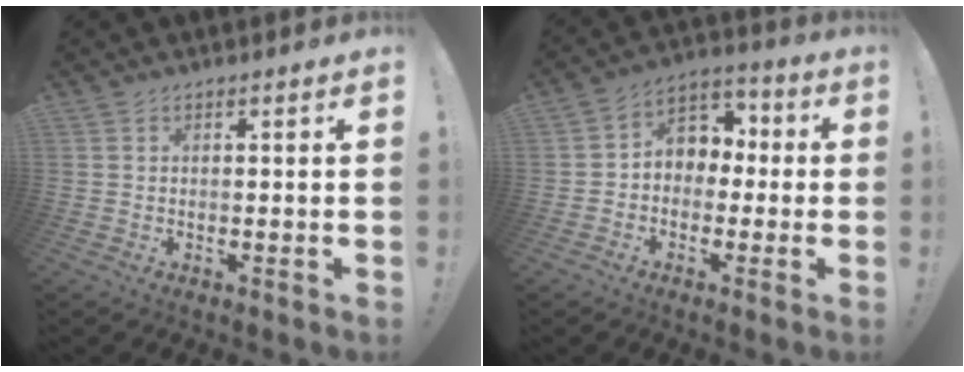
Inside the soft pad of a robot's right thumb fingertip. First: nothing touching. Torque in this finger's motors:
{"motor_torque": [1.28, 1.18, 0.69, -0.17, -0.01]}